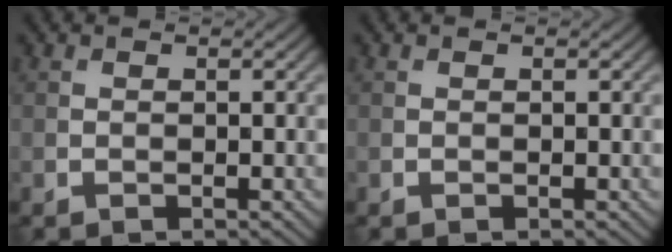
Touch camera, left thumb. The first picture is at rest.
{"total": 0.0}